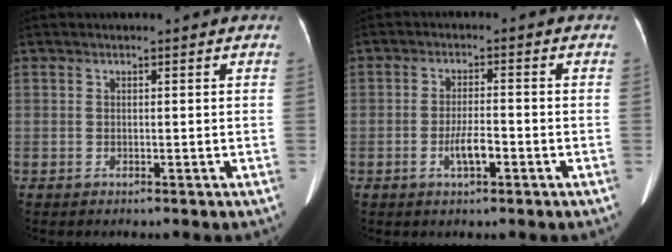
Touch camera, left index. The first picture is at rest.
{"total": 3.8, "force": [-1.7, 0.9, 3.3], "torque": [-0.064, 0.002, -0.030]}